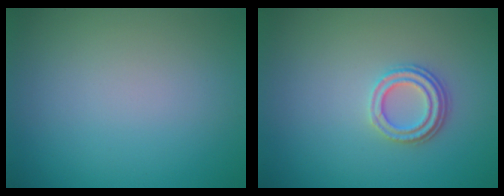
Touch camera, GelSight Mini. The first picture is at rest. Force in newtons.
{"total": 2.4, "press": 2.0, "slide": 1.3}